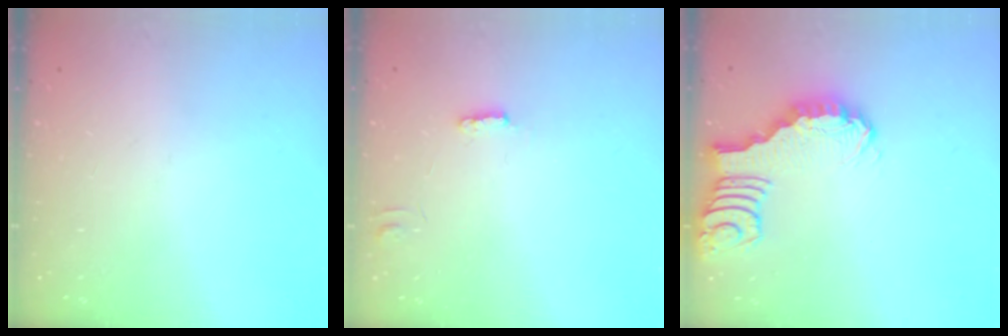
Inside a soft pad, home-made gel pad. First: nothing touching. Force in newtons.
{"total": 2.6, "press": 2.6, "slide": 0.4}
{"total": 2.8, "press": 2.7, "slide": 0.4}